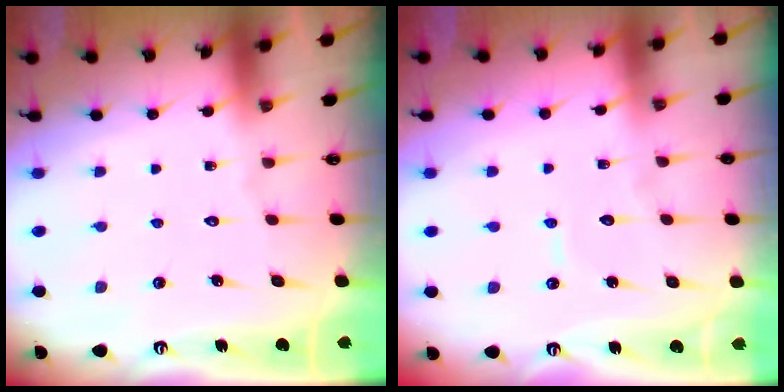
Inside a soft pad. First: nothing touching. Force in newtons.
{"total": 5.3, "press": 5.2, "slide": 0.5}